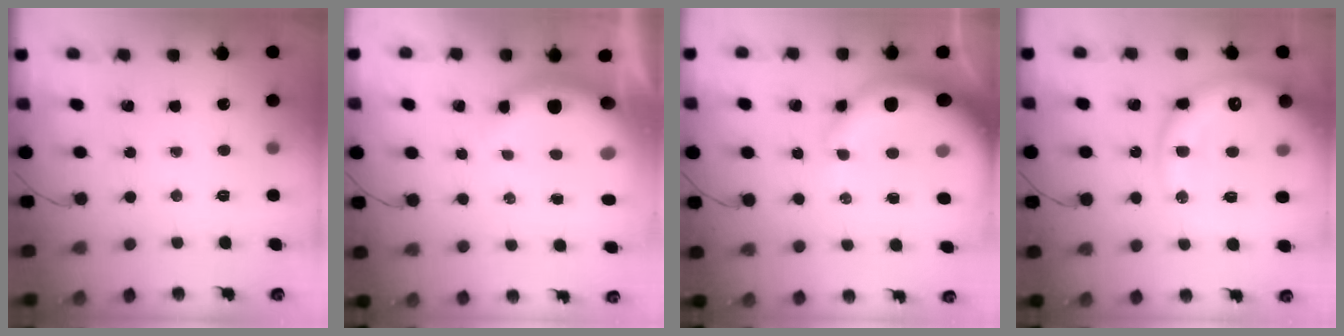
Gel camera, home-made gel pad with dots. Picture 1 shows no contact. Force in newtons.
{"total": 8.9, "press": 8.7, "slide": 1.8}
{"total": 12.8, "press": 12.3, "slide": 3.4}
{"total": 18.4, "press": 18.2, "slide": 2.7}